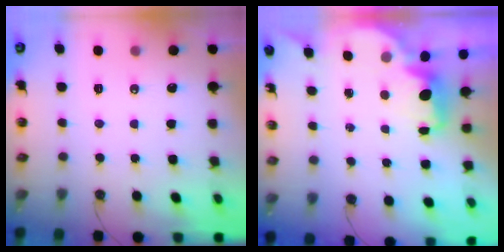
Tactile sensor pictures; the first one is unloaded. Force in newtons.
{"total": 1.7, "press": 1.5, "slide": 0.7}